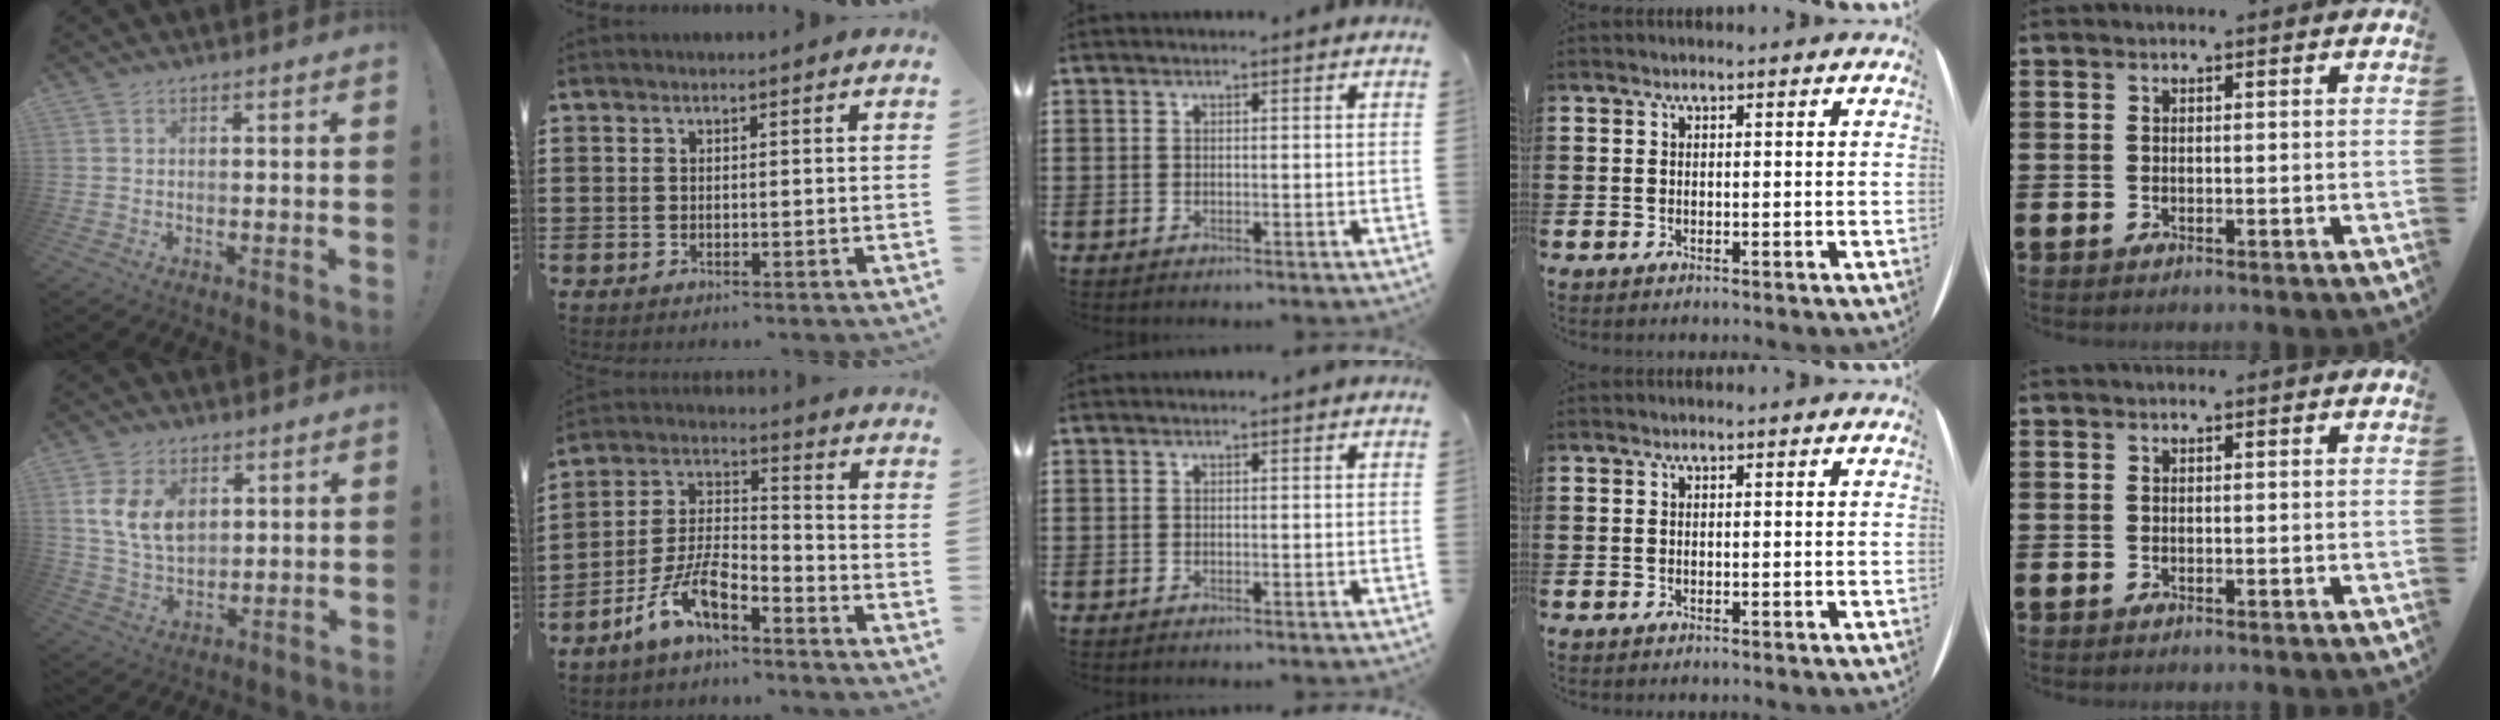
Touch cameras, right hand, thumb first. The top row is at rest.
{"thumb": {"total": 11.3, "force": [3.8, 7.9, 7.1], "torque": [-0.123, -0.010, 0.073]}, "index": {"total": 8.9, "force": [-6.4, 3.2, 5.3], "torque": [-0.124, 0.001, -0.126]}}